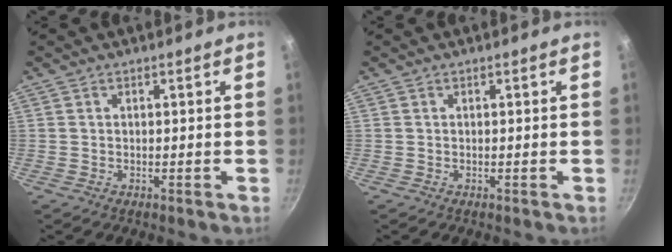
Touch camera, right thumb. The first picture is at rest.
{"total": 0.0}